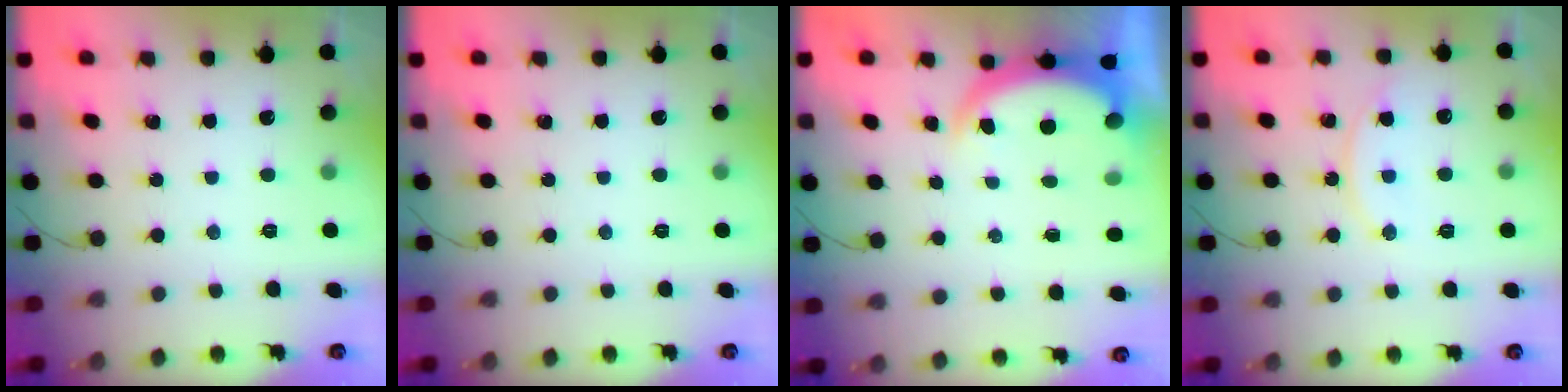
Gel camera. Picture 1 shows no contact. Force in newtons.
{"total": 0.0}
{"total": 5.8, "press": 5.8, "slide": 0.9}
{"total": 10.8, "press": 10.8, "slide": 0.8}